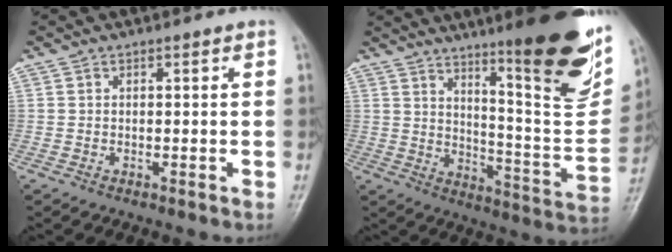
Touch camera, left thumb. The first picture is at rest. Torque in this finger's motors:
{"motor_torque": [2.96, 1.01, 1.33, -1.44, 0.36]}